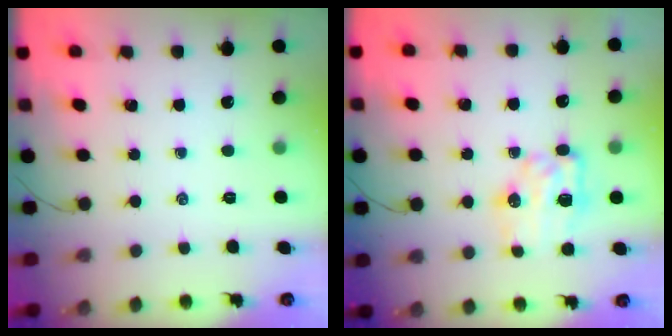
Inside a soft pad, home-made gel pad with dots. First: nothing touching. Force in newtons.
{"total": 8.0, "press": 8.0, "slide": 1.0}